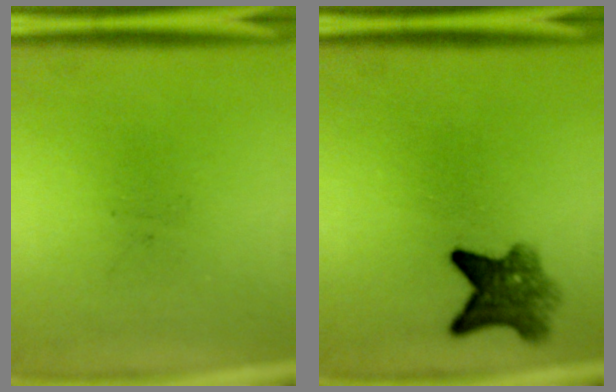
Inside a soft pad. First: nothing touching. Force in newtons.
{"total": 6.0}